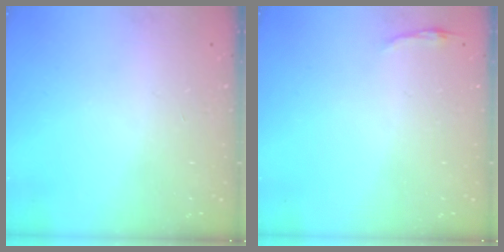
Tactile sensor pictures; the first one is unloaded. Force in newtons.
{"total": 2.8, "press": 2.8, "slide": 0.6}